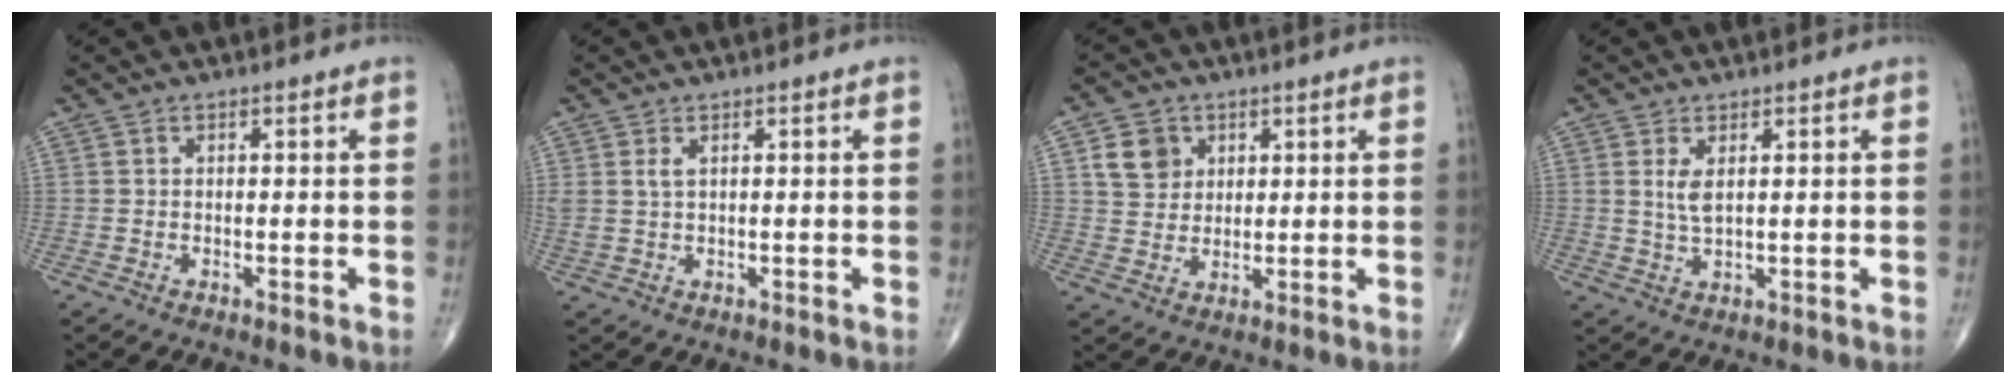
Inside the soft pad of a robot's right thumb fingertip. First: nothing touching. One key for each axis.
{"total": 2.1, "fx": 0.9, "fy": 0.9, "fz": 1.7, "tx": -0.043, "ty": 0.005, "tz": 0.027}
{"total": 6.3, "fx": 2.5, "fy": 5.3, "fz": 2.4, "tx": -0.021, "ty": -0.008, "tz": 0.047}
{"total": 3.1, "fx": 1.0, "fy": 1.1, "fz": 2.7, "tx": -0.055, "ty": -0.009, "tz": 0.026}